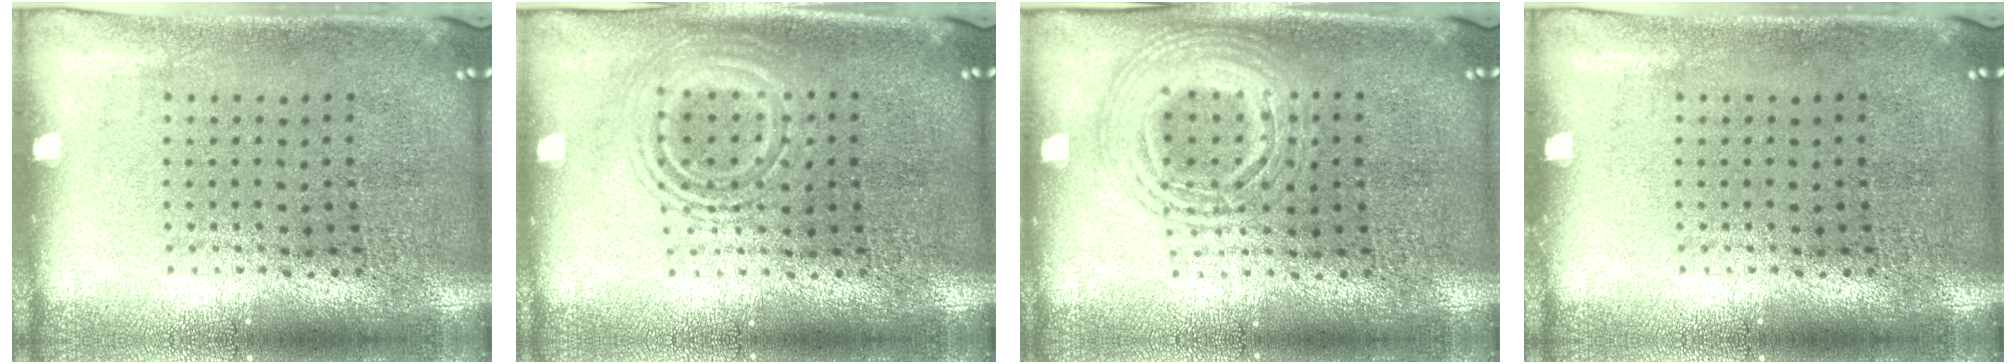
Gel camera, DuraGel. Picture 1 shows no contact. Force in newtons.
{"total": 1.4, "press": 1.4, "slide": 0.2}
{"total": 1.7, "press": 1.7, "slide": 0.1}
{"total": 0.0}